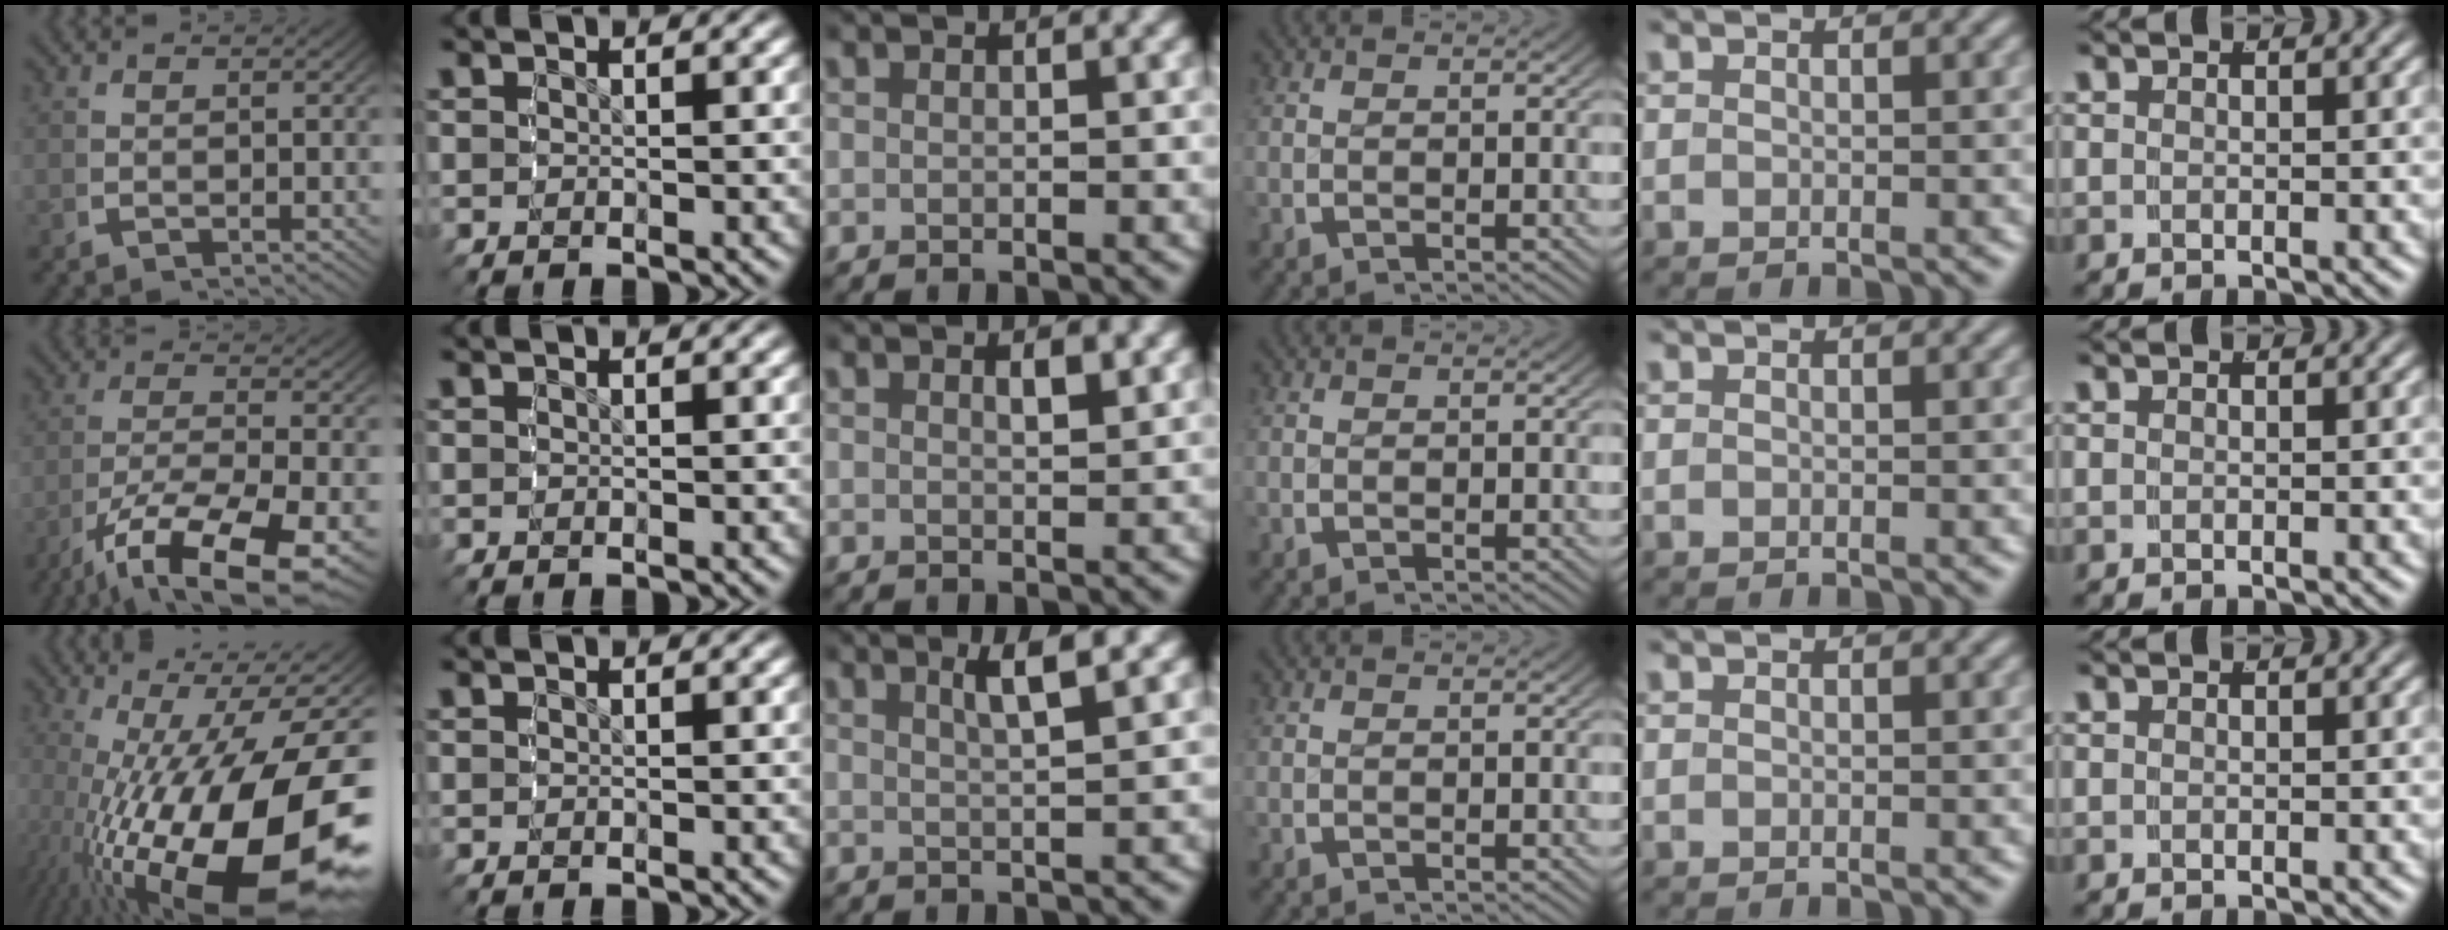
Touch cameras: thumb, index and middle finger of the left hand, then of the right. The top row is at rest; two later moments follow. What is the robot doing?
{"motion": "grasp_and_lifting", "object": "dispenser bottle"}